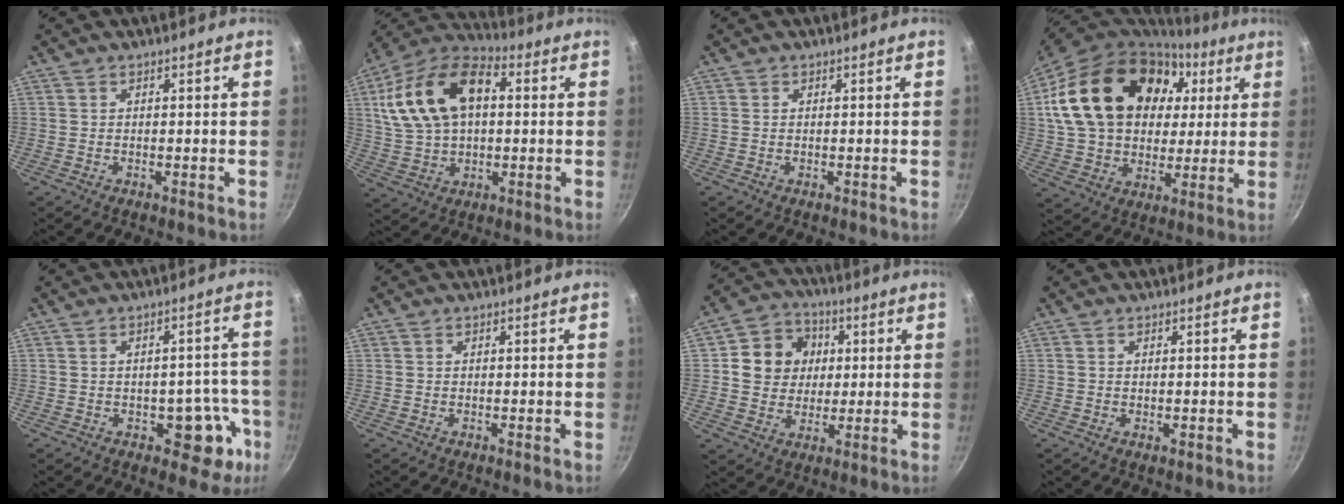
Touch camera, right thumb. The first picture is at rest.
{"total": 19.6, "force": [3.8, 12.1, 14.9], "torque": [-0.266, 0.027, 0.060]}
{"total": 0.0}
{"total": 27.5, "force": [7.7, 19.6, 17.7], "torque": [-0.300, 0.017, 0.141]}
{"total": 9.0, "force": [-3.4, 5.5, 6.2], "torque": [-0.014, 0.033, -0.036]}
{"total": 0.0}
{"total": 11.1, "force": [2.2, 9.9, 4.5], "torque": [-0.043, 0.011, 0.031]}
{"total": 0.8, "force": [-0.1, 0.3, 0.7], "torque": [-0.010, -0.001, -0.002]}